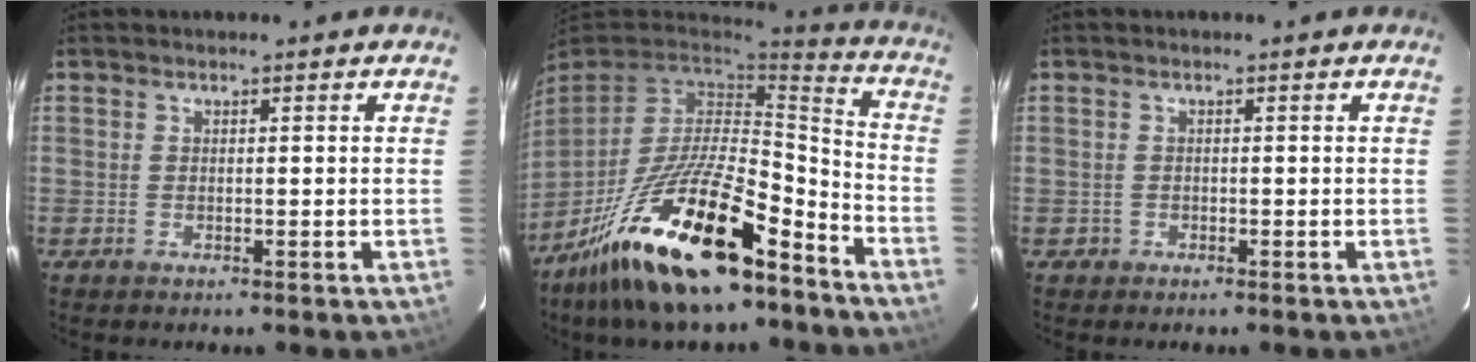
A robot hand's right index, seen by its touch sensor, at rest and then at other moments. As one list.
[{"total": 23.4, "force": [-15.6, 7.0, 15.9], "torque": [-0.304, -0.014, -0.268]}, {"total": 1.0, "force": [-0.5, 0.9, -0.1], "torque": [-0.001, 0.004, -0.006]}]